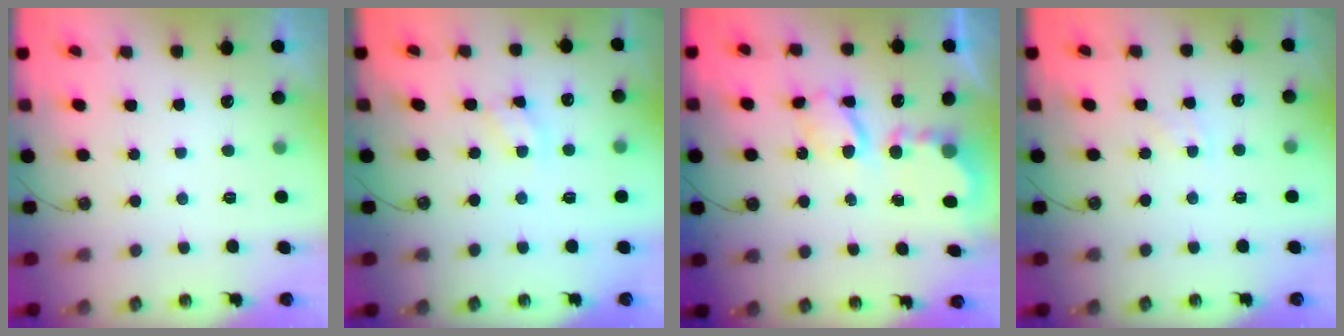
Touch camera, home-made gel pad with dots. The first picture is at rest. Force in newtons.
{"total": 3.0, "press": 3.0, "slide": 0.5}
{"total": 6.1, "press": 6.1, "slide": 0.3}
{"total": 2.8, "press": 2.8, "slide": 0.4}